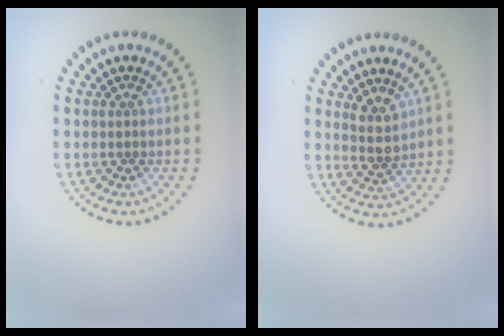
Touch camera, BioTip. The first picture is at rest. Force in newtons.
{"total": 2.3, "press": 2.1, "slide": 0.9}